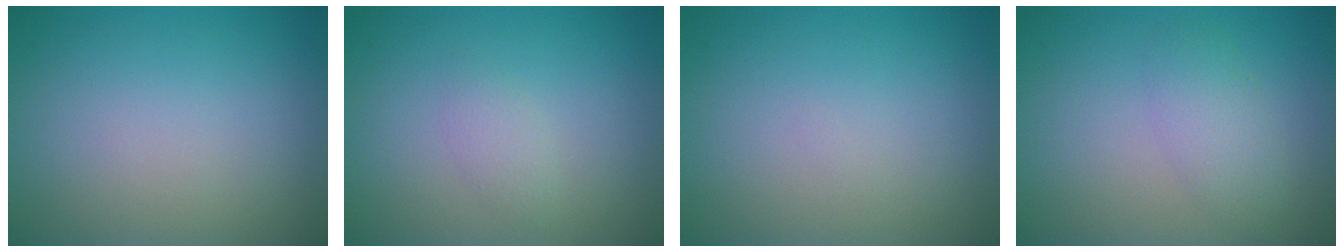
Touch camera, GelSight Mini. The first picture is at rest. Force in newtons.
{"total": 1.2, "press": 1.2, "slide": 0.1}
{"total": 0.0}
{"total": 2.4, "press": 2.4, "slide": 0.1}